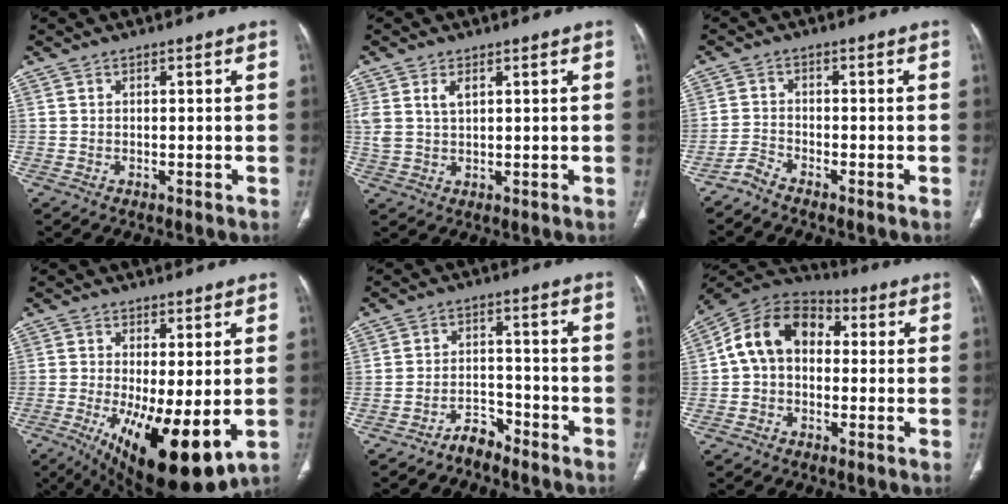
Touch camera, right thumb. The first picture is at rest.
{"total": 3.9, "force": [1.7, 2.1, 2.8], "torque": [-0.058, -0.002, 0.042]}
{"total": 2.4, "force": [-2.3, 0.1, 0.5], "torque": [-0.017, 0.003, -0.053]}
{"total": 16.5, "force": [-4.0, 5.8, 14.9], "torque": [-0.228, -0.030, -0.043]}
{"total": 4.0, "force": [-3.7, 1.5, 0.7], "torque": [-0.007, 0.033, -0.065]}
{"total": 12.8, "force": [1.1, 9.4, 8.6], "torque": [-0.134, 0.038, 0.003]}